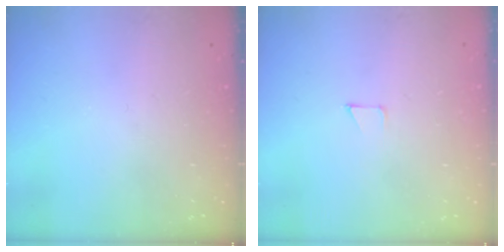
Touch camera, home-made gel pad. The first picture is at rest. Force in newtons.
{"total": 2.6, "press": 2.6, "slide": 0.2}